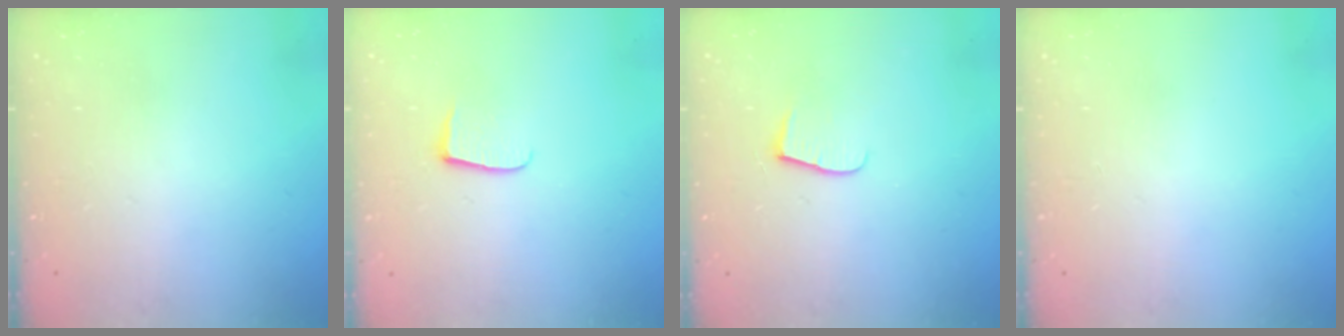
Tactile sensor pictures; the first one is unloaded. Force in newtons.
{"total": 6.0, "press": 5.9, "slide": 0.7}
{"total": 6.5, "press": 6.5, "slide": 0.7}
{"total": 0.0}